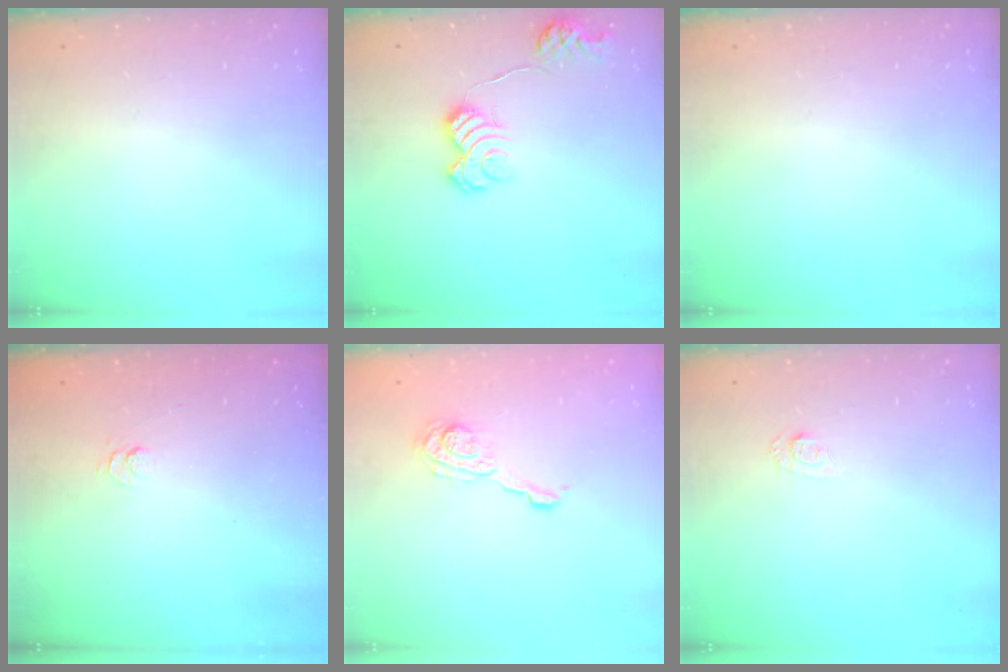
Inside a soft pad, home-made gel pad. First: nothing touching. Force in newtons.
{"total": 11.1, "press": 11.0, "slide": 1.0}
{"total": 0.0}
{"total": 2.7, "press": 2.2, "slide": 1.5}
{"total": 9.2, "press": 9.2, "slide": 0.4}
{"total": 5.5, "press": 5.4, "slide": 0.6}